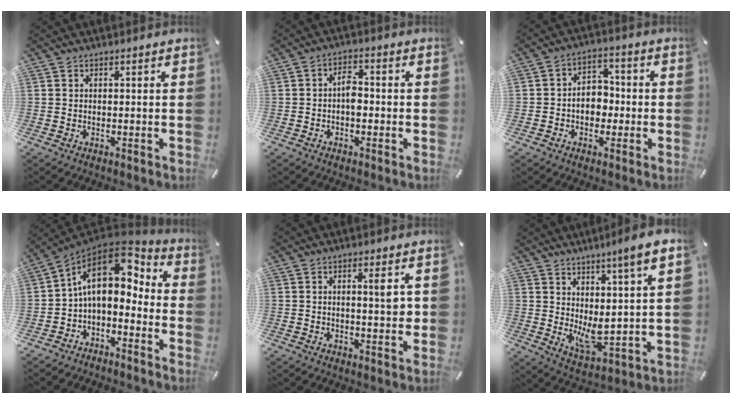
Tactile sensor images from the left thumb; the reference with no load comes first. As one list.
[{"total": 3.9, "force": [-1.0, 2.3, 3.0], "torque": [-0.055, 0.010, -0.018]}, {"total": 6.7, "force": [-1.4, 5.5, 3.5], "torque": [-0.052, 0.015, -0.026]}, {"total": 12.9, "force": [2.3, 8.5, 9.4], "torque": [-0.154, -0.016, 0.042]}, {"total": 4.5, "force": [0.7, 1.1, 4.3], "torque": [-0.056, -0.007, 0.004]}, {"total": 11.2, "force": [3.6, 2.3, 10.3], "torque": [-0.150, -0.047, 0.058]}]